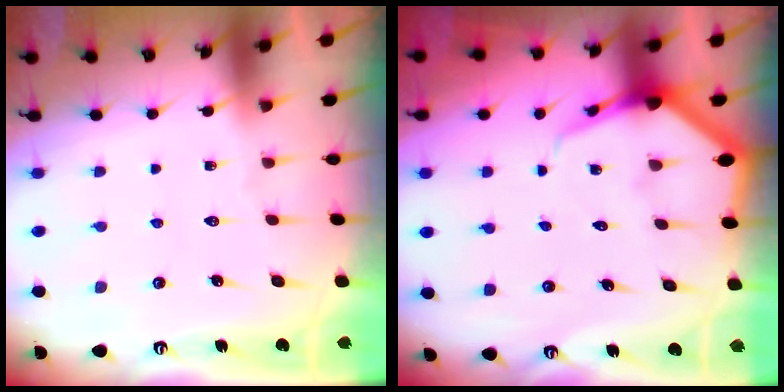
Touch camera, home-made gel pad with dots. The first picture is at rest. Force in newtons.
{"total": 5.6, "press": 5.6, "slide": 0.7}